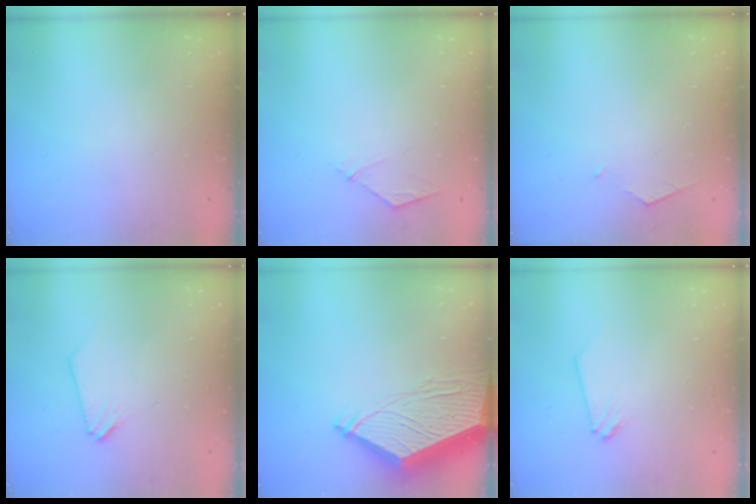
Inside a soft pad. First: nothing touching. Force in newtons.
{"total": 4.8, "press": 4.7, "slide": 0.6}
{"total": 2.7, "press": 2.7, "slide": 0.3}
{"total": 0.0}
{"total": 13.7, "press": 13.6, "slide": 1.7}
{"total": 0.0}